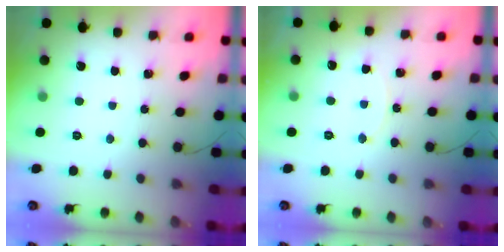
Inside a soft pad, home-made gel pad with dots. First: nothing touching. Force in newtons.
{"total": 5.4, "press": 5.4, "slide": 0.4}